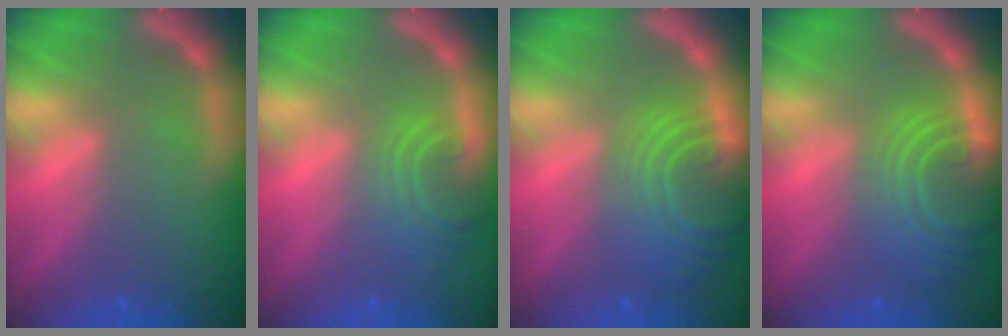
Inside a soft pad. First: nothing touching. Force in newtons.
{"total": 4.5}
{"total": 9.5}
{"total": 9.0}